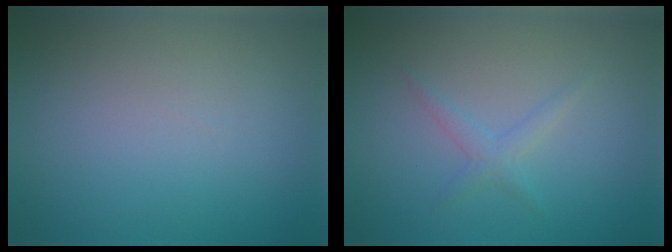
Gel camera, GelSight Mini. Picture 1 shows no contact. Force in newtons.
{"total": 1.3, "press": 1.3, "slide": 0.0}